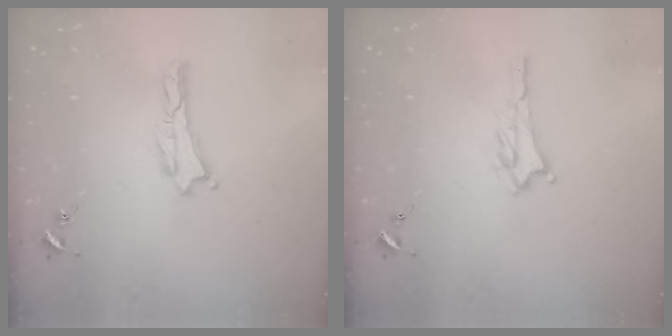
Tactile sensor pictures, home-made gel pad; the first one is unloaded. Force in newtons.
{"total": 1.5, "press": 1.5, "slide": 0.3}